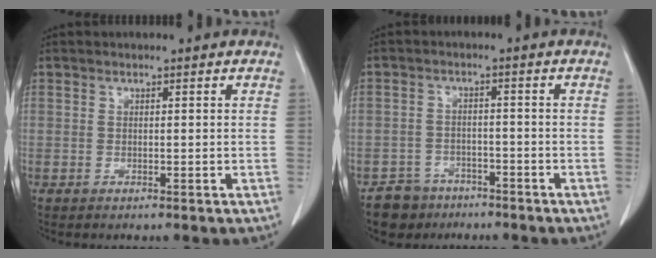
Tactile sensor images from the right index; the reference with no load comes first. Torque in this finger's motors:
{"motor_torque": [-0.29, -0.07, -0.67, -0.13]}